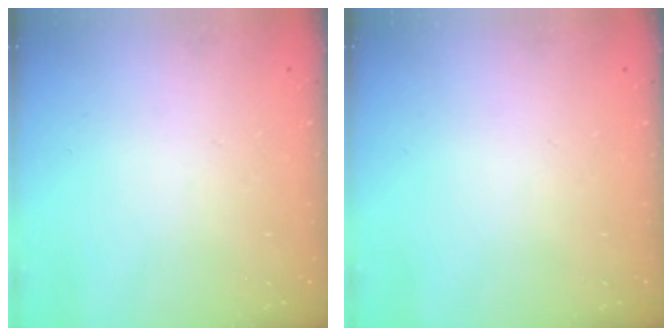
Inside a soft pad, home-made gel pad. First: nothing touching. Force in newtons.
{"total": 0.0}